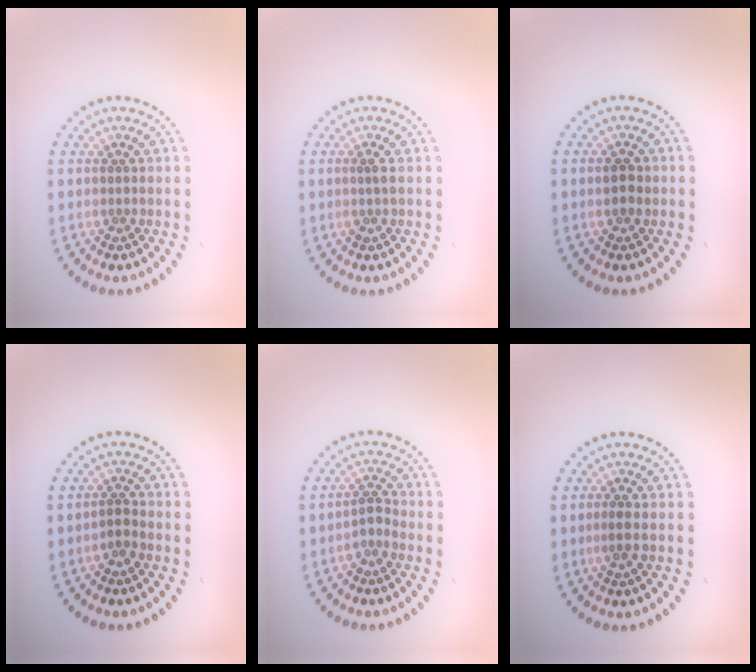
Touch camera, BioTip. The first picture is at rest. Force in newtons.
{"total": 0.9, "press": 0.8, "slide": 0.5}
{"total": 1.6, "press": 1.6, "slide": 0.1}
{"total": 1.2, "press": 0.9, "slide": 0.8}
{"total": 1.3, "press": 1.0, "slide": 0.8}
{"total": 0.9, "press": 0.8, "slide": 0.5}